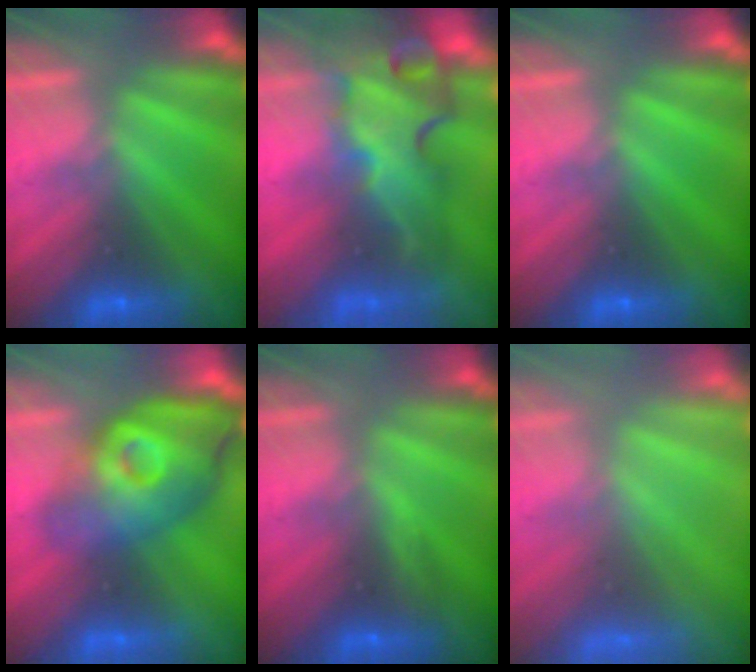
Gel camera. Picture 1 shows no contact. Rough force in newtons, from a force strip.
{"total": 5.7}
{"total": 0.0}
{"total": 3.8}
{"total": 2.9}
{"total": 5.8}